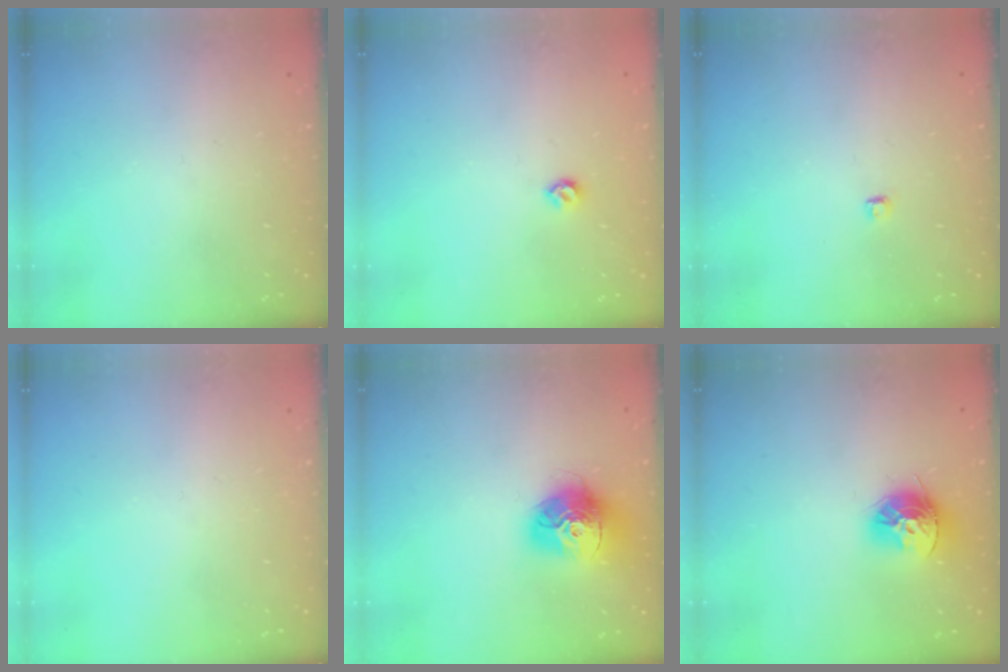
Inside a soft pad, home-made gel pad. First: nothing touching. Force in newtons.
{"total": 4.9, "press": 4.8, "slide": 0.8}
{"total": 2.8, "press": 2.7, "slide": 0.3}
{"total": 0.0}
{"total": 15.2, "press": 15.2, "slide": 1.3}
{"total": 12.6, "press": 12.5, "slide": 1.2}